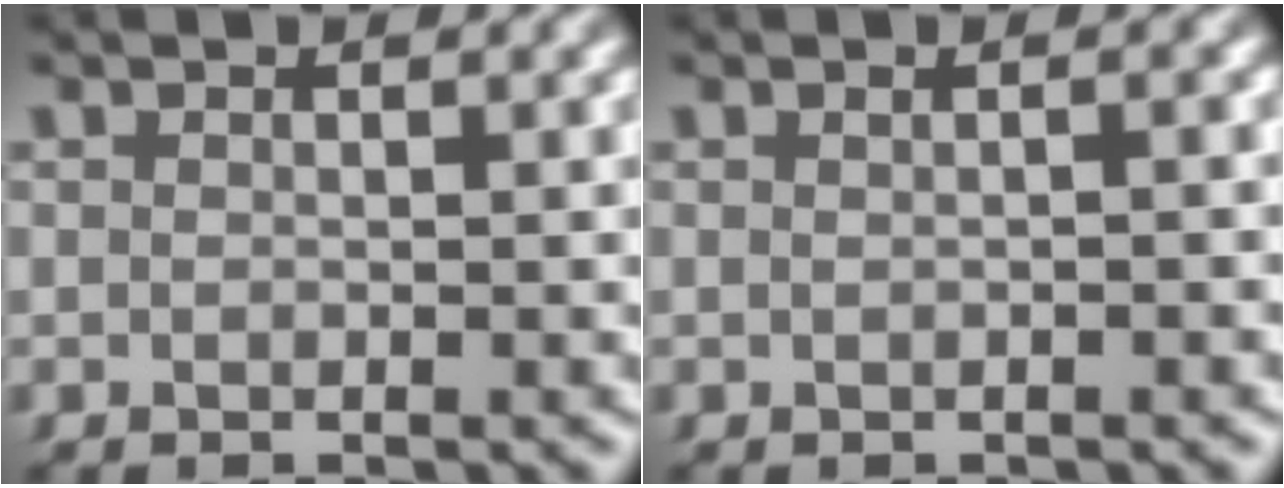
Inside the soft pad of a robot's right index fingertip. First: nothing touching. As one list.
[{"total": 1.0, "force": [0.0, 0.1, 1.0], "torque": [-0.012, 0.007, -0.004]}]